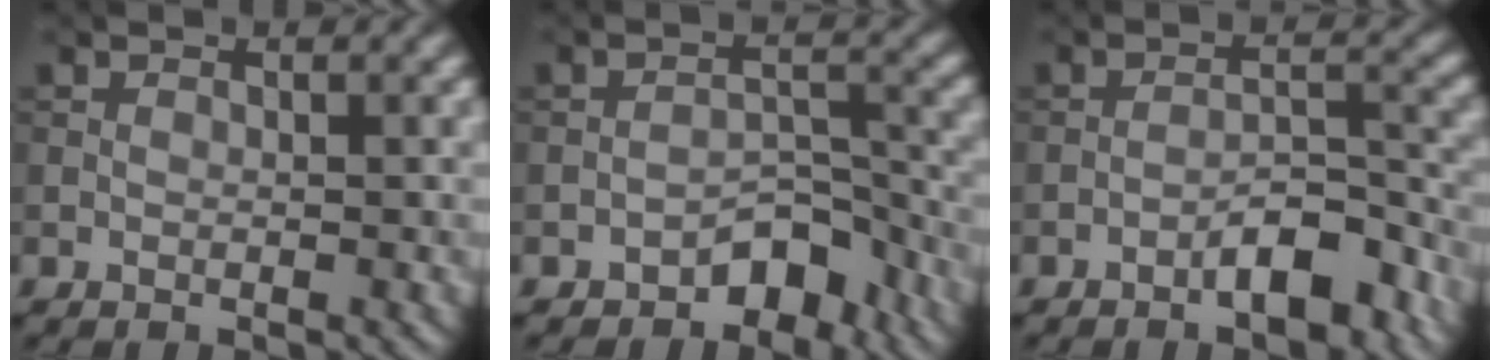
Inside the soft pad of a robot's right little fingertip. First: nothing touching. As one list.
[{"total": 3.9, "force": [-2.8, 2.0, 1.9], "torque": [-0.014, 0.012, -0.047]}, {"total": 4.5, "force": [-2.8, 1.4, 3.2], "torque": [-0.046, 0.013, -0.047]}]